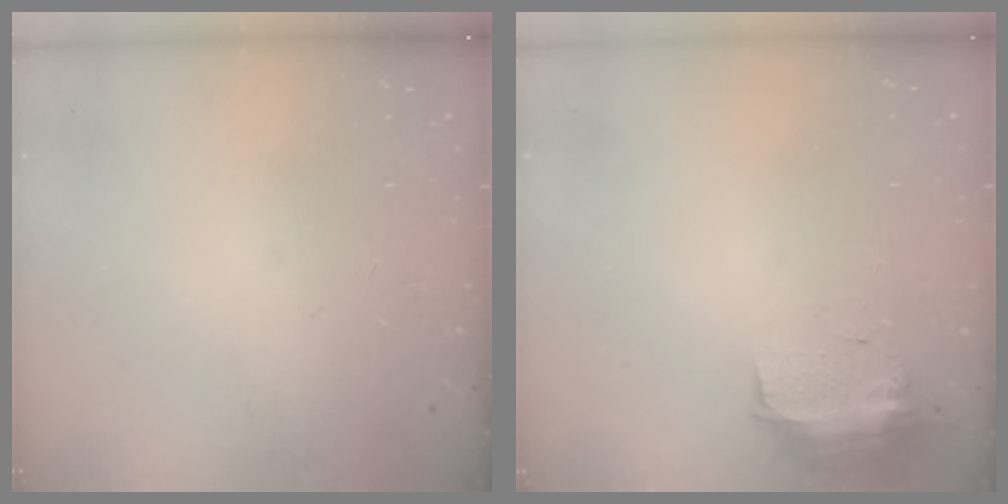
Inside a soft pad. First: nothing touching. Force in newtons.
{"total": 8.6, "press": 8.6, "slide": 0.6}